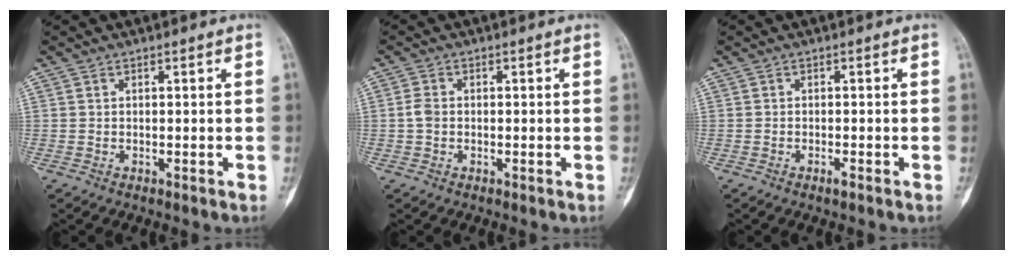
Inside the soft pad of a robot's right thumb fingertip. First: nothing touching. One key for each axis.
{"total": 2.1, "fx": -0.2, "fy": 1.6, "fz": 1.4, "tx": -0.027, "ty": 0.004, "tz": -0.009}
{"total": 0.9, "fx": -0.6, "fy": 0.1, "fz": 0.6, "tx": -0.015, "ty": 0.001, "tz": -0.010}